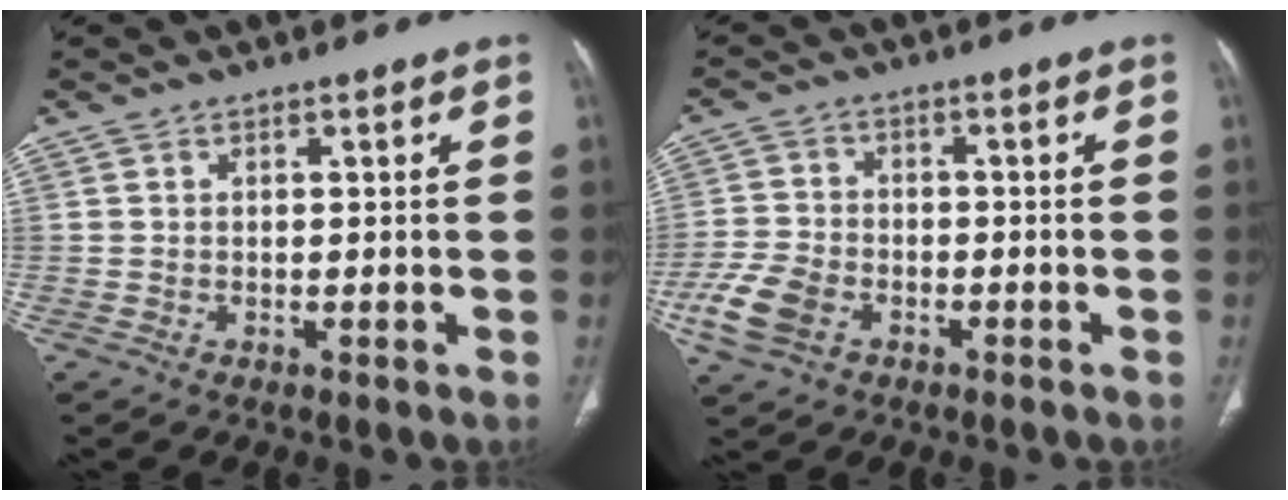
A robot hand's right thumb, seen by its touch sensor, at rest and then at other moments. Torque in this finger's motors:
{"motor_torque": [2.61, 2.40, 0.37, -0.88, 0.09]}